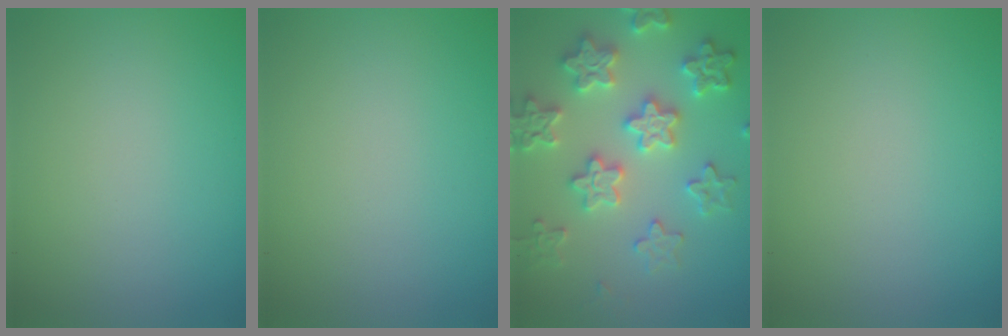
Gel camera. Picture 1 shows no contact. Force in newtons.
{"total": 0.0}
{"total": 6.1, "press": 6.0, "slide": 1.1}
{"total": 0.0}